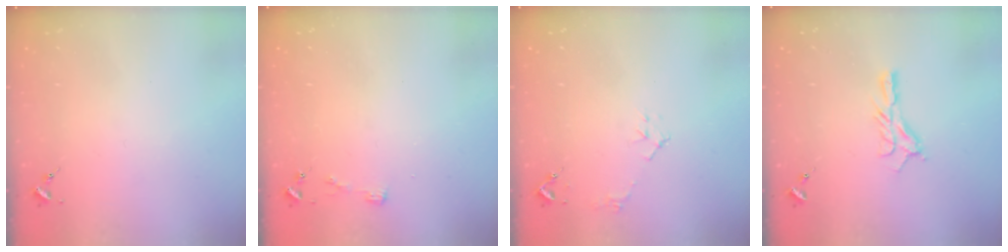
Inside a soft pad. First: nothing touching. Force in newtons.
{"total": 3.3, "press": 3.3, "slide": 0.4}
{"total": 5.3, "press": 5.3, "slide": 0.7}
{"total": 9.5, "press": 9.5, "slide": 0.4}